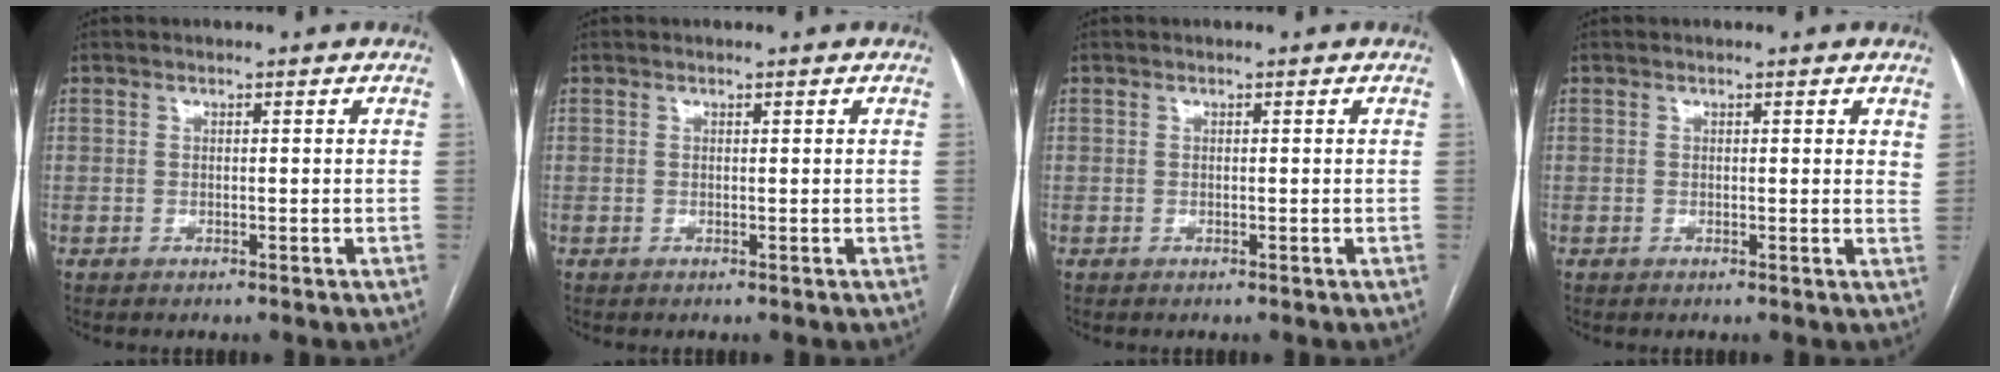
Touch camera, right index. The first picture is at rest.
{"total": 0.0}
{"total": 0.0}
{"total": 1.6, "force": [1.0, 0.6, 1.1], "torque": [-0.007, -0.001, 0.005]}